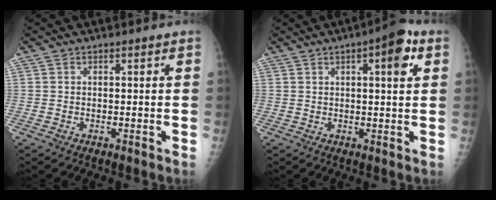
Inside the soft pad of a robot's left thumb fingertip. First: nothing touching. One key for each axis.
{"total": 7.1, "fx": 2.7, "fy": 2.0, "fz": 6.2, "tx": -0.075, "ty": 0.000, "tz": 0.030}